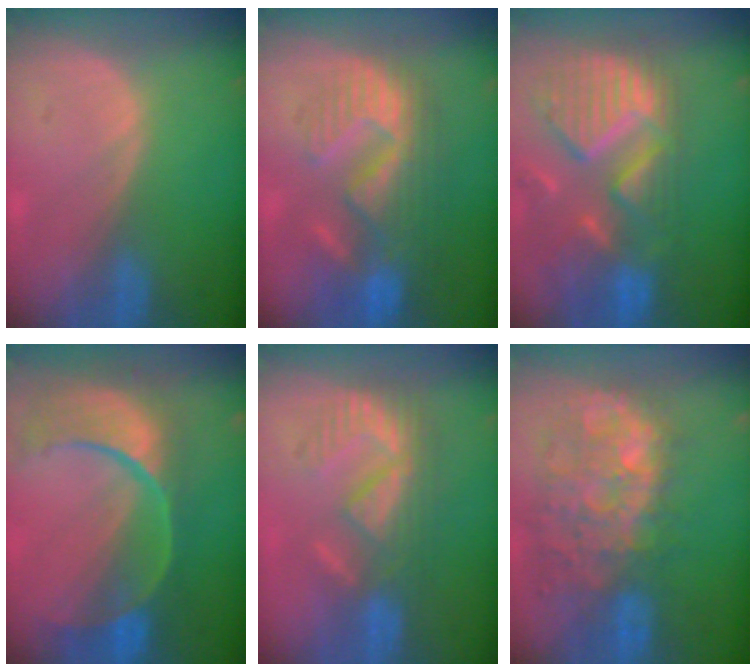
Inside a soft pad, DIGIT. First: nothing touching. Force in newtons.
{"total": 10.6, "press": 10.0, "slide": 3.7}
{"total": 13.2, "press": 11.2, "slide": 7.0}
{"total": 12.4, "press": 9.9, "slide": 7.4}
{"total": 8.9, "press": 7.9, "slide": 4.1}
{"total": 12.2, "press": 11.1, "slide": 5.1}